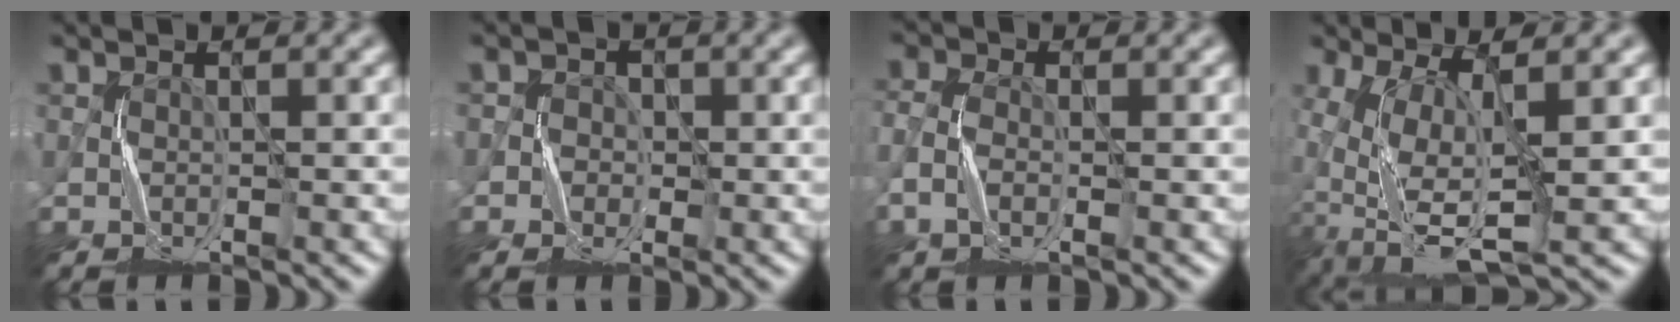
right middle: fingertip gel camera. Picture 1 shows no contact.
{"total": 2.0, "force": [-0.4, 1.9, 0.3], "torque": [0.010, 0.003, -0.024]}
{"total": 2.3, "force": [-1.0, 1.3, 1.6], "torque": [-0.044, 0.002, -0.025]}
{"total": 8.8, "force": [-1.9, 3.5, 7.8], "torque": [-0.159, -0.006, -0.033]}